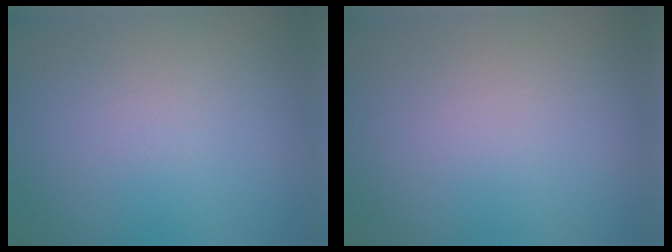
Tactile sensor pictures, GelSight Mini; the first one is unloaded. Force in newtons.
{"total": 0.0}